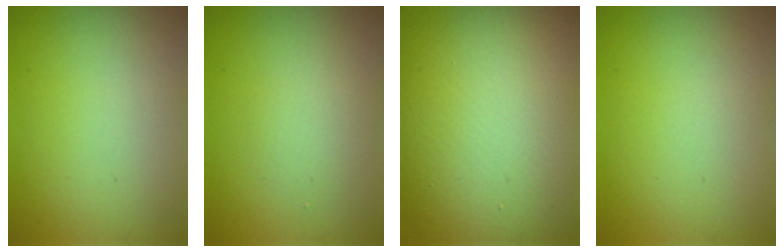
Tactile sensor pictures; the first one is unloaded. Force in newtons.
{"total": 1.7, "press": 1.7, "slide": 0.1}
{"total": 18.6, "press": 18.5, "slide": 1.2}
{"total": 0.0}